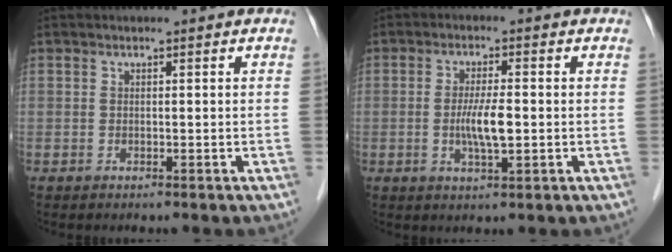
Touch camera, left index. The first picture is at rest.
{"total": 4.9, "force": [-0.6, 0.7, 4.8], "torque": [-0.098, -0.007, -0.010]}